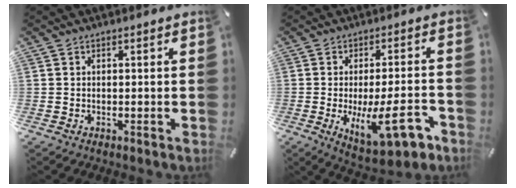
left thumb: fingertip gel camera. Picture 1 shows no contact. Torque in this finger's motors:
{"motor_torque": [1.08, 3.93, 1.17, -0.79, 0.40]}